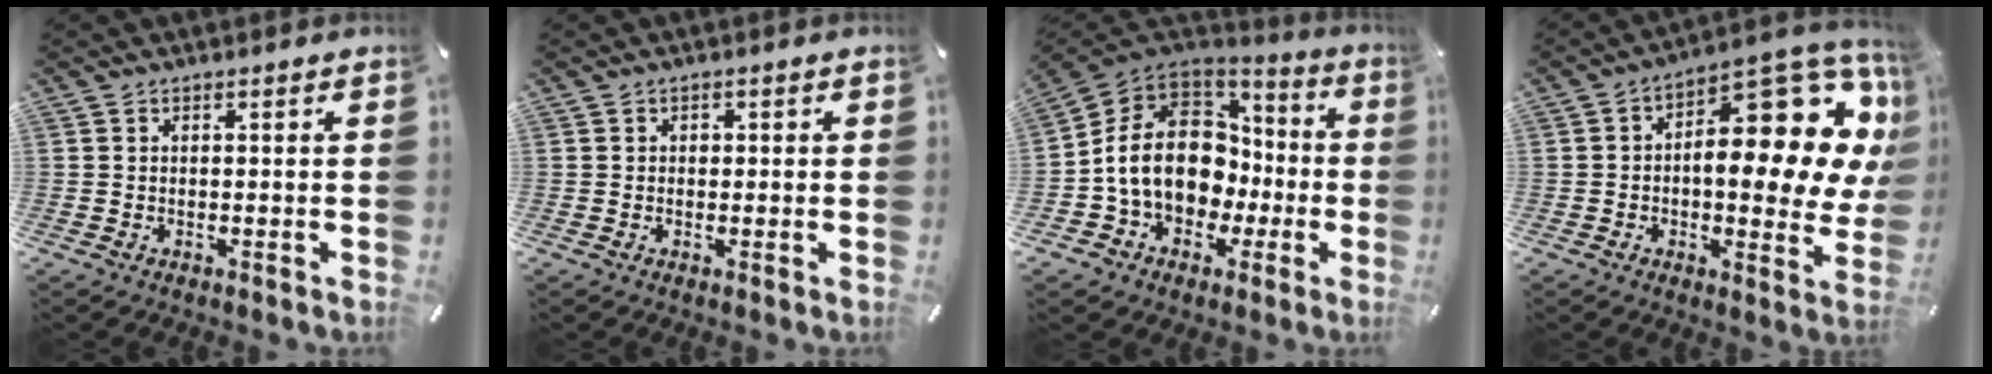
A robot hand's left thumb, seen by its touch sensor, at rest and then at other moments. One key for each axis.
{"total": 0.8, "fx": 0.0, "fy": 0.8, "fz": 0.2, "tx": 0.004, "ty": 0.001, "tz": -0.003}
{"total": 15.2, "fx": -0.9, "fy": 12.7, "fz": 8.3, "tx": -0.185, "ty": 0.005, "tz": -0.009}
{"total": 18.9, "fx": 6.4, "fy": 8.9, "fz": 15.4, "tx": -0.184, "ty": -0.072, "tz": 0.103}